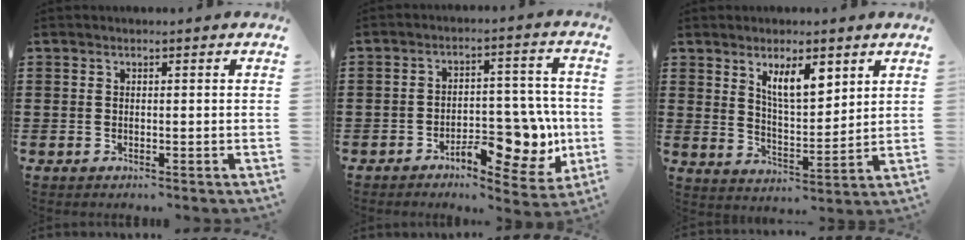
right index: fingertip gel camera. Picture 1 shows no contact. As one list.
[{"total": 9.9, "force": [-3.9, 5.4, 7.3], "torque": [-0.080, 0.008, -0.060]}, {"total": 7.2, "force": [4.1, 2.6, 5.3], "torque": [-0.099, -0.005, 0.068]}]